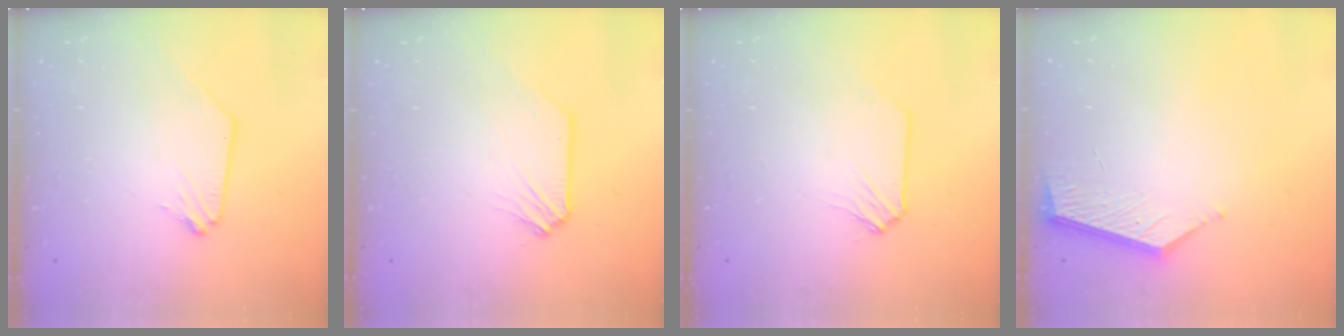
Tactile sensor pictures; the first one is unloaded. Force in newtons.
{"total": 0.0}
{"total": 0.7, "press": 0.7, "slide": 0.1}
{"total": 5.5, "press": 5.5, "slide": 0.3}